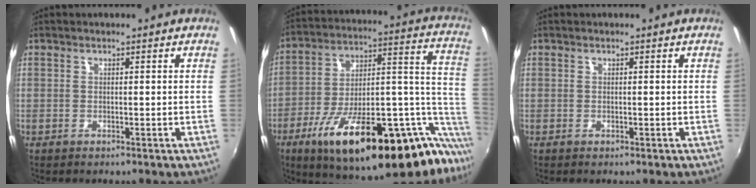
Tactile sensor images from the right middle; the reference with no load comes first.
{"total": 33.5, "force": [-20.3, 9.3, 25.0], "torque": [-0.339, -0.011, -0.309]}
{"total": 0.0}